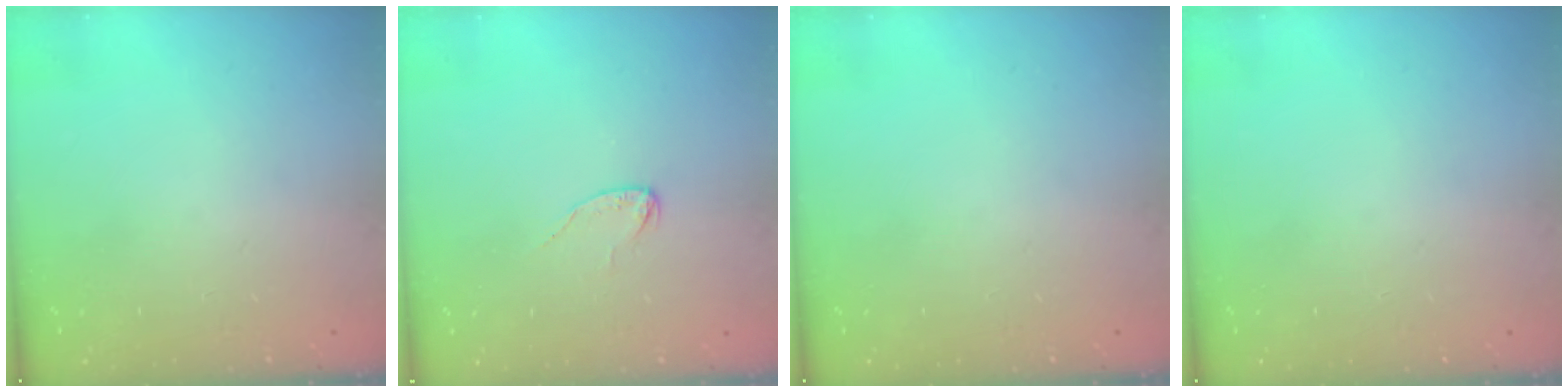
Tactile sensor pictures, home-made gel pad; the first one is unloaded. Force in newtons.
{"total": 3.6, "press": 3.6, "slide": 0.3}
{"total": 0.0}
{"total": 0.0}